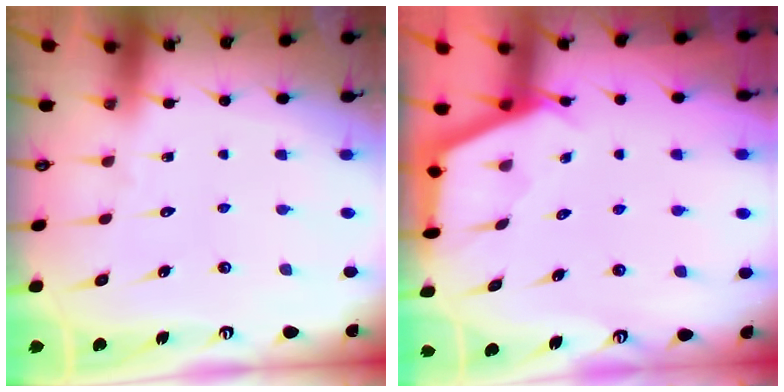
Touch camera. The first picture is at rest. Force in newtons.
{"total": 2.8, "press": 2.8, "slide": 0.3}